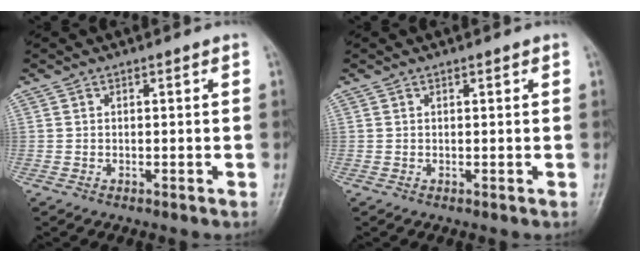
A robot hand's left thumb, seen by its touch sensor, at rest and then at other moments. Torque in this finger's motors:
{"motor_torque": [-0.10, -0.13, -0.08, -0.09, 0.00]}